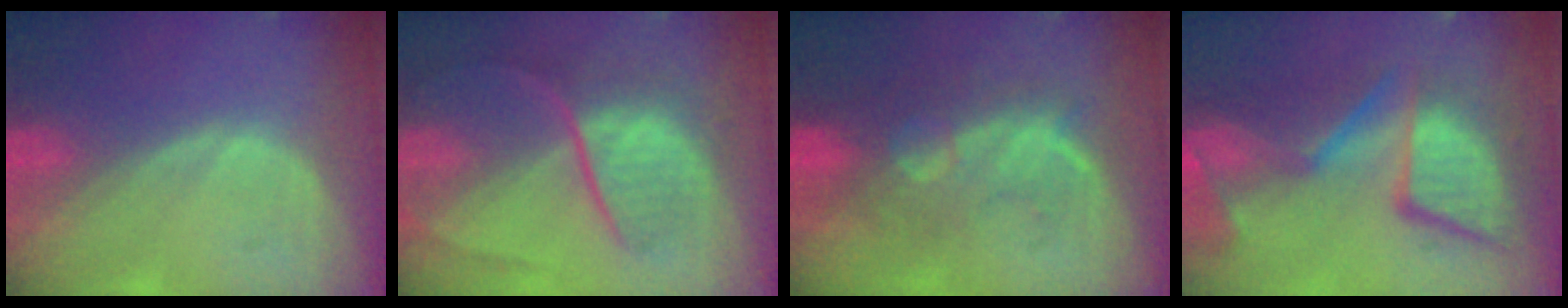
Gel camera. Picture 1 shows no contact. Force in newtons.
{"total": 8.8, "press": 7.5, "slide": 4.7}
{"total": 9.3, "press": 8.5, "slide": 3.7}
{"total": 13.2, "press": 11.2, "slide": 7.0}